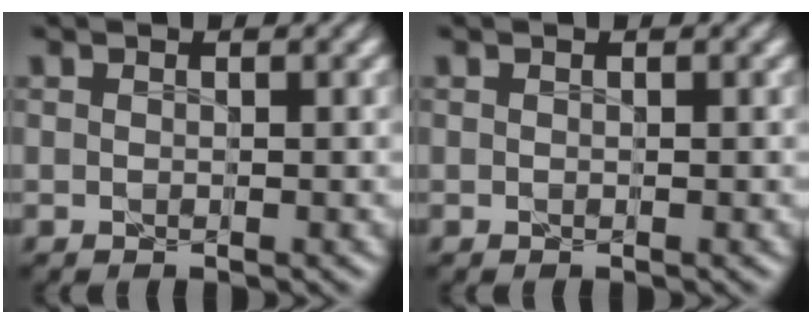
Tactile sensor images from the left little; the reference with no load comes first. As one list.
[{"total": 0.0}]